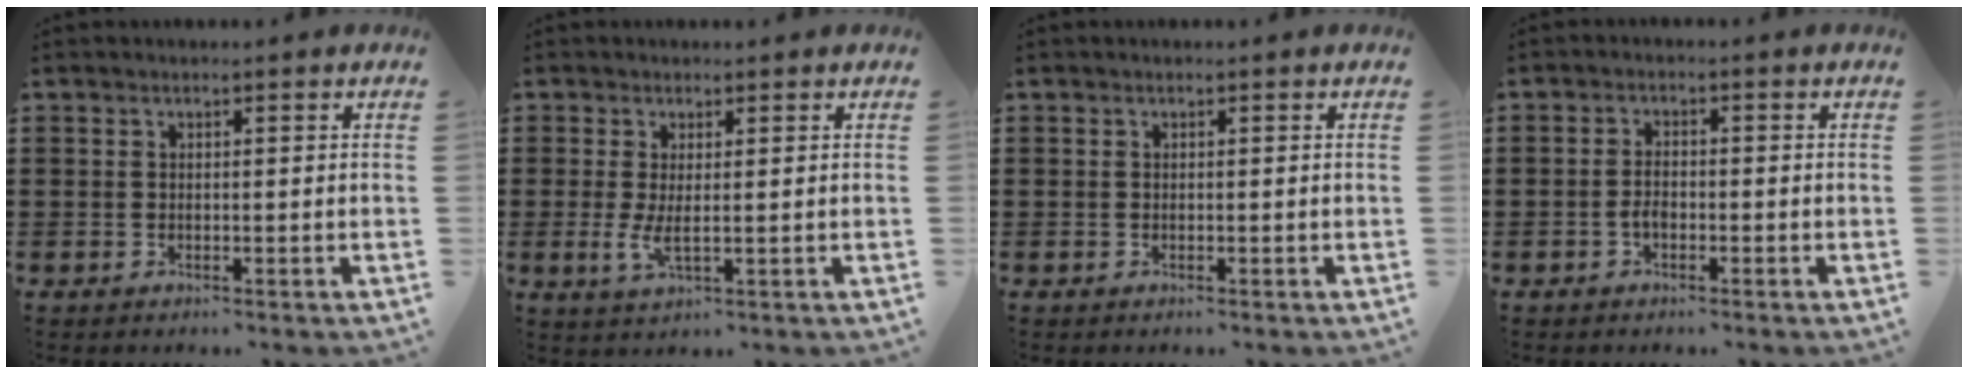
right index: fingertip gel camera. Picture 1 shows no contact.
{"total": 3.3, "force": [0.2, 0.8, 3.2], "torque": [-0.068, -0.006, 0.002]}
{"total": 0.0}
{"total": 2.1, "force": [-0.9, 1.0, 1.6], "torque": [-0.040, 0.000, -0.020]}